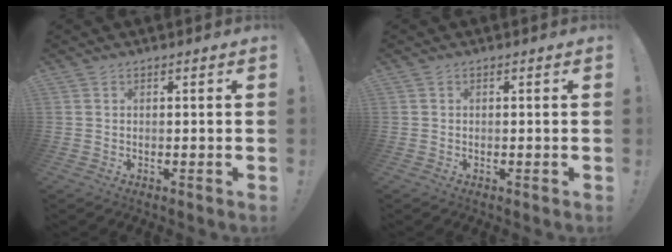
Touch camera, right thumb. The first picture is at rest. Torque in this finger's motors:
{"motor_torque": [-0.04, -0.14, -0.14, 0.20, -0.02]}